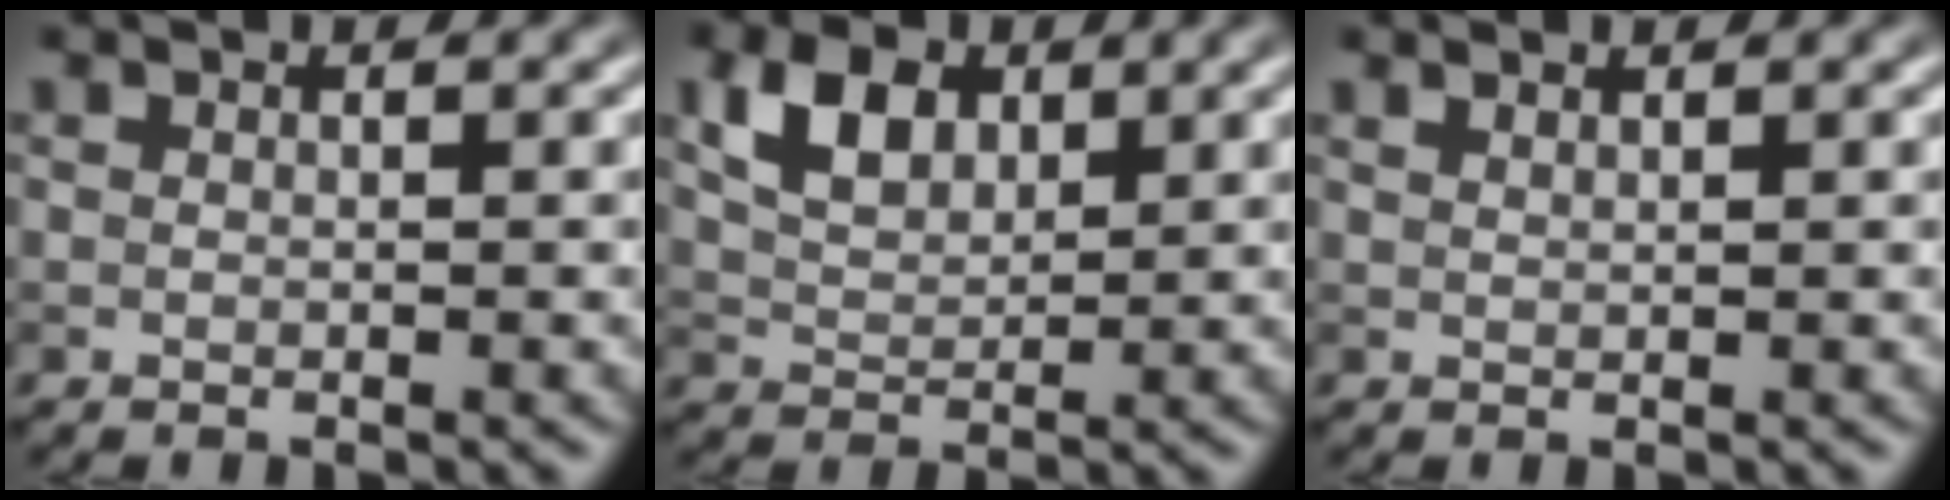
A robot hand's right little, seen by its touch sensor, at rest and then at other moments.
{"total": 4.3, "force": [1.9, 2.8, 2.6], "torque": [-0.057, 0.005, 0.036]}
{"total": 0.8, "force": [0.7, 0.1, 0.3], "torque": [-0.004, -0.001, 0.012]}